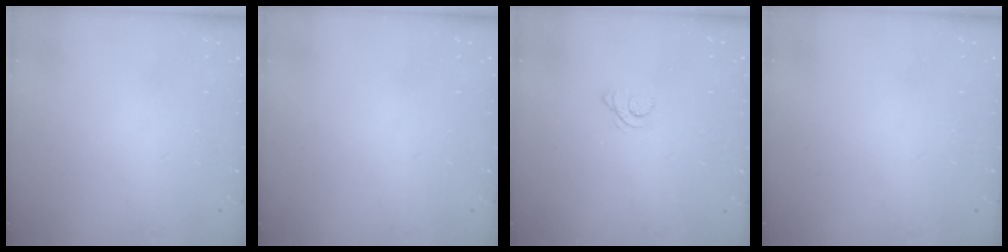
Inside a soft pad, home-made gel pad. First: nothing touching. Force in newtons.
{"total": 0.0}
{"total": 1.6, "press": 1.6, "slide": 0.2}
{"total": 0.0}